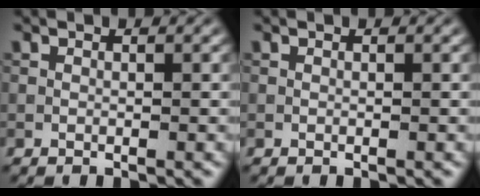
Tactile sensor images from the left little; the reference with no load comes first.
{"total": 0.0}